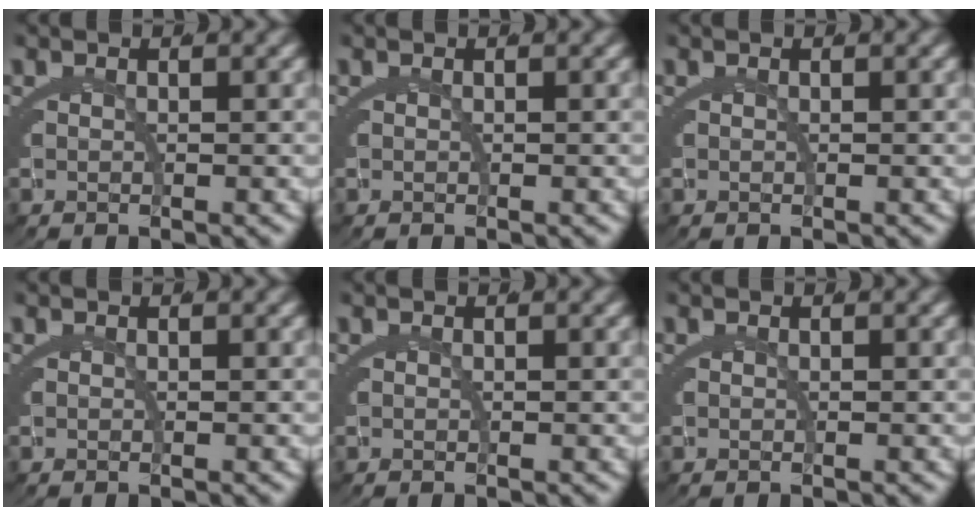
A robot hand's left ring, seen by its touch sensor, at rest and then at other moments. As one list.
[{"total": 0.0}, {"total": 0.0}, {"total": 0.0}, {"total": 0.0}, {"total": 0.0}]